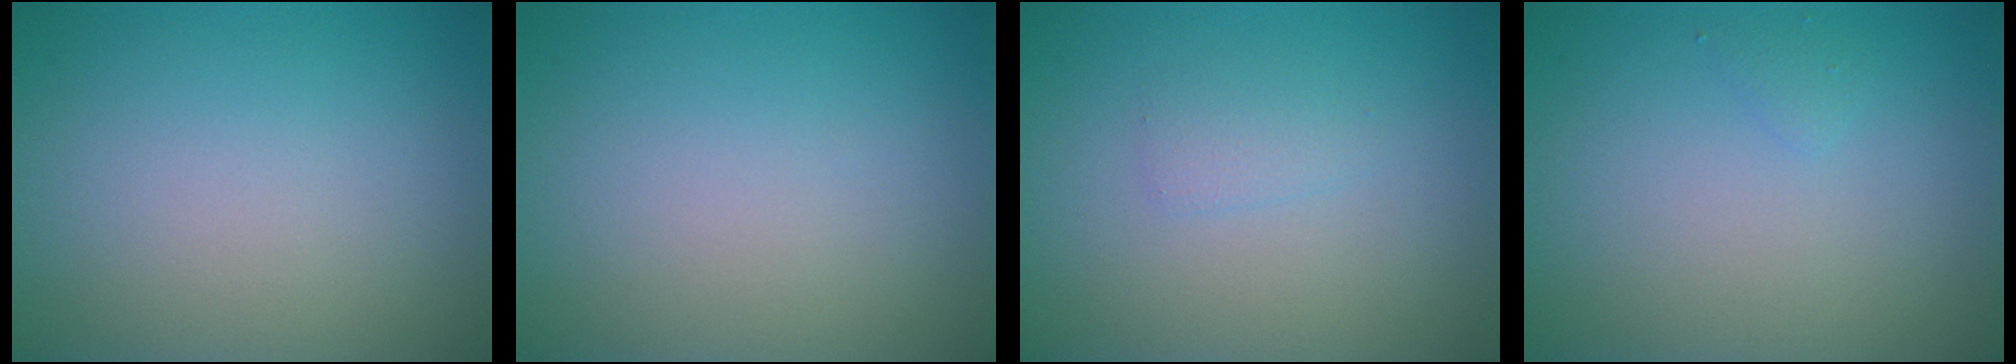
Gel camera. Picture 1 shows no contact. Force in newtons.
{"total": 0.0}
{"total": 1.1, "press": 1.1, "slide": 0.0}
{"total": 0.6, "press": 0.6, "slide": 0.0}